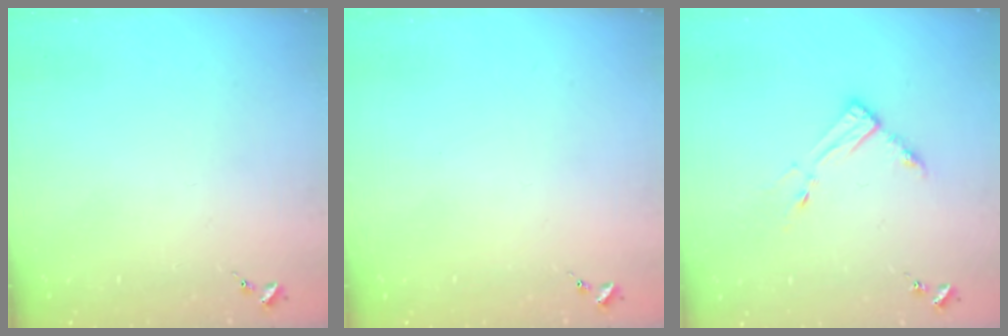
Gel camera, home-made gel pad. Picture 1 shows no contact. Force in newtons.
{"total": 0.0}
{"total": 7.4, "press": 7.4, "slide": 0.6}